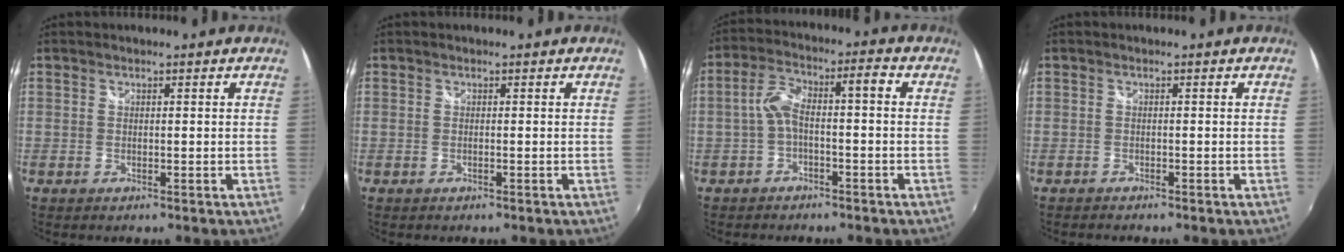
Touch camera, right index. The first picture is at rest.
{"total": 0.5, "force": [-0.2, -0.1, 0.5], "torque": [-0.009, -0.001, -0.005]}
{"total": 6.4, "force": [-1.9, 1.9, 5.8], "torque": [-0.122, 0.017, -0.035]}
{"total": 1.1, "force": [-1.1, 0.2, 0.2], "torque": [-0.008, -0.006, -0.019]}